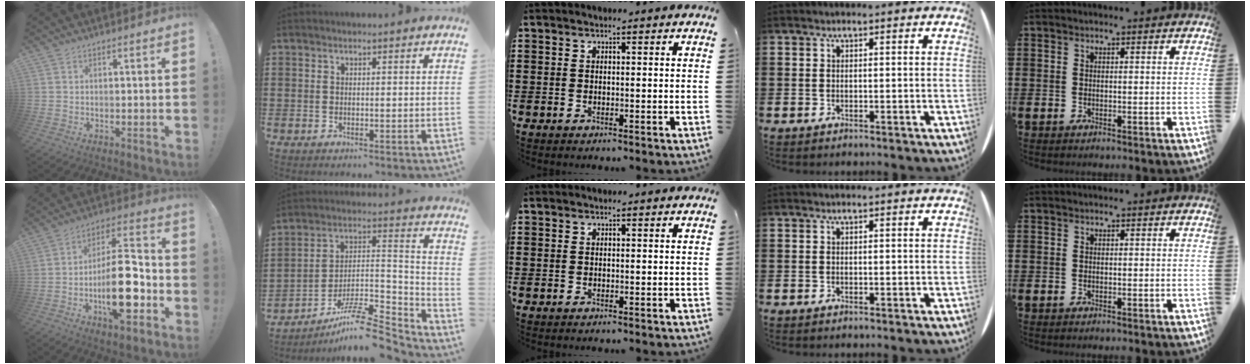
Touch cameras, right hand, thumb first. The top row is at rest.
{"thumb": {"total": 20.3, "force": [-6.3, 7.6, 17.7], "torque": [-0.307, 0.034, -0.095]}, "index": {"total": 10.2, "force": [-8.4, 2.2, 5.5], "torque": [-0.088, 0.018, -0.159]}}